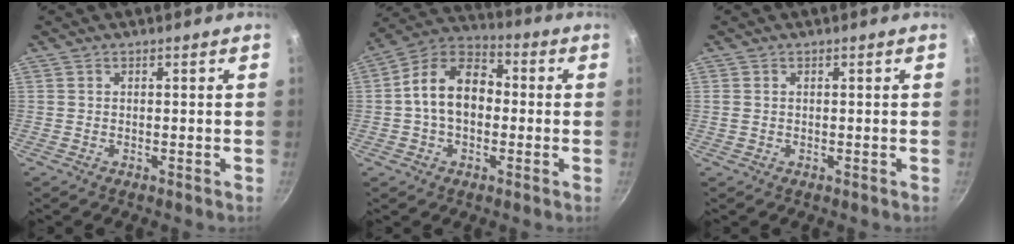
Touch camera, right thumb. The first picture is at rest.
{"total": 12.7, "force": [-0.4, 8.8, 9.2], "torque": [-0.125, 0.039, -0.027]}
{"total": 1.0, "force": [0.1, 0.8, 0.6], "torque": [-0.011, 0.002, 0.002]}